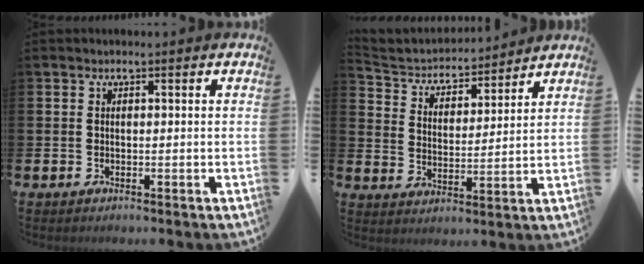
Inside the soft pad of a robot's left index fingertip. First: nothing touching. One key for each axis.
{"total": 4.7, "fx": 4.4, "fy": 1.8, "fz": 0.4, "tx": -0.039, "ty": -0.035, "tz": 0.071}